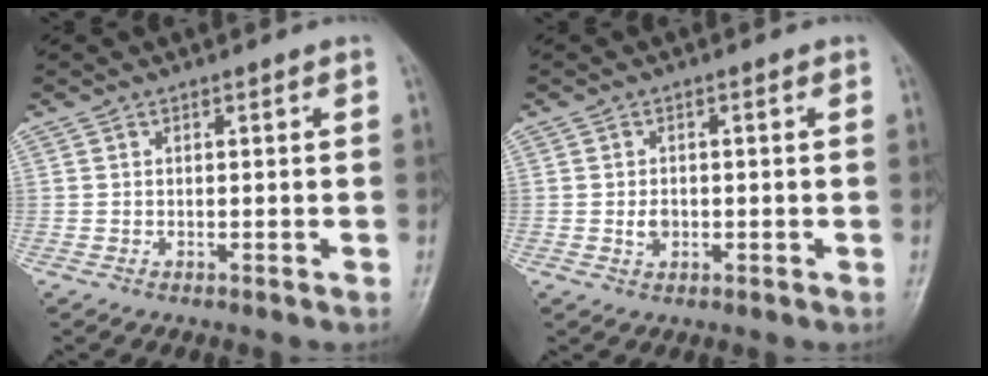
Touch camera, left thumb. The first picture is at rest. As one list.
[{"total": 2.1, "force": [-0.3, 1.6, 1.4], "torque": [-0.019, 0.001, -0.005]}]